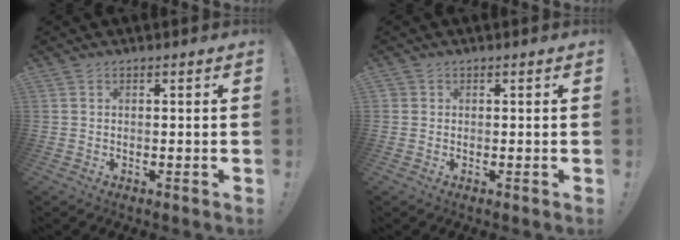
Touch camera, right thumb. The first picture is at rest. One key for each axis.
{"total": 0.9, "fx": 0.2, "fy": 0.8, "fz": 0.2, "tx": -0.012, "ty": 0.005, "tz": 0.006}